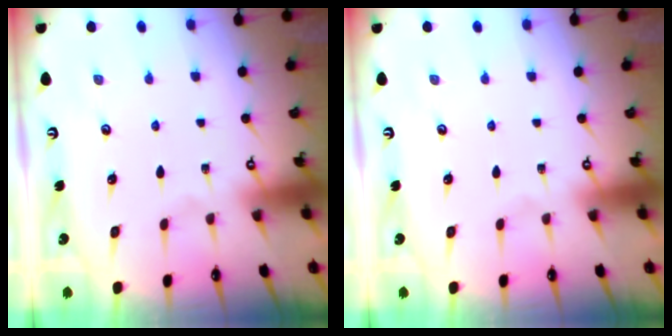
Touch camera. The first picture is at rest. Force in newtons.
{"total": 0.0}